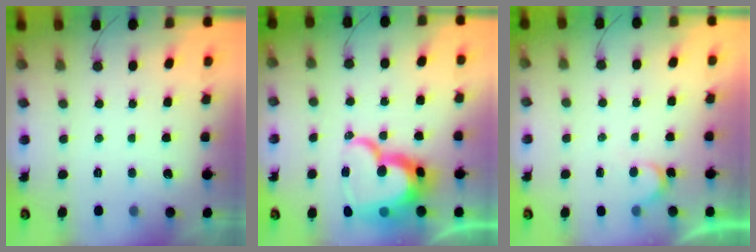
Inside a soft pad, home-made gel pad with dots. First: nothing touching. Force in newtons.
{"total": 20.7, "press": 20.6, "slide": 2.1}
{"total": 3.5, "press": 3.5, "slide": 0.2}